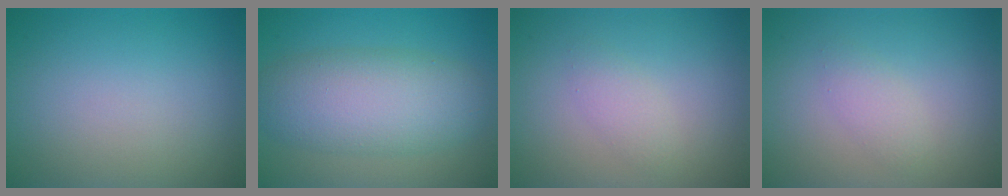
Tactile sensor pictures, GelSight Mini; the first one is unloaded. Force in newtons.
{"total": 7.0, "press": 7.0, "slide": 0.3}
{"total": 1.6, "press": 1.6, "slide": 0.1}
{"total": 1.6, "press": 1.6, "slide": 0.1}